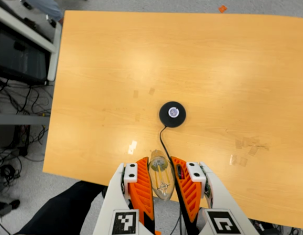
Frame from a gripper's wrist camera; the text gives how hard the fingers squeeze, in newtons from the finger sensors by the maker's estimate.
{"total": 19.1, "left": 20.6, "right": 17.5}